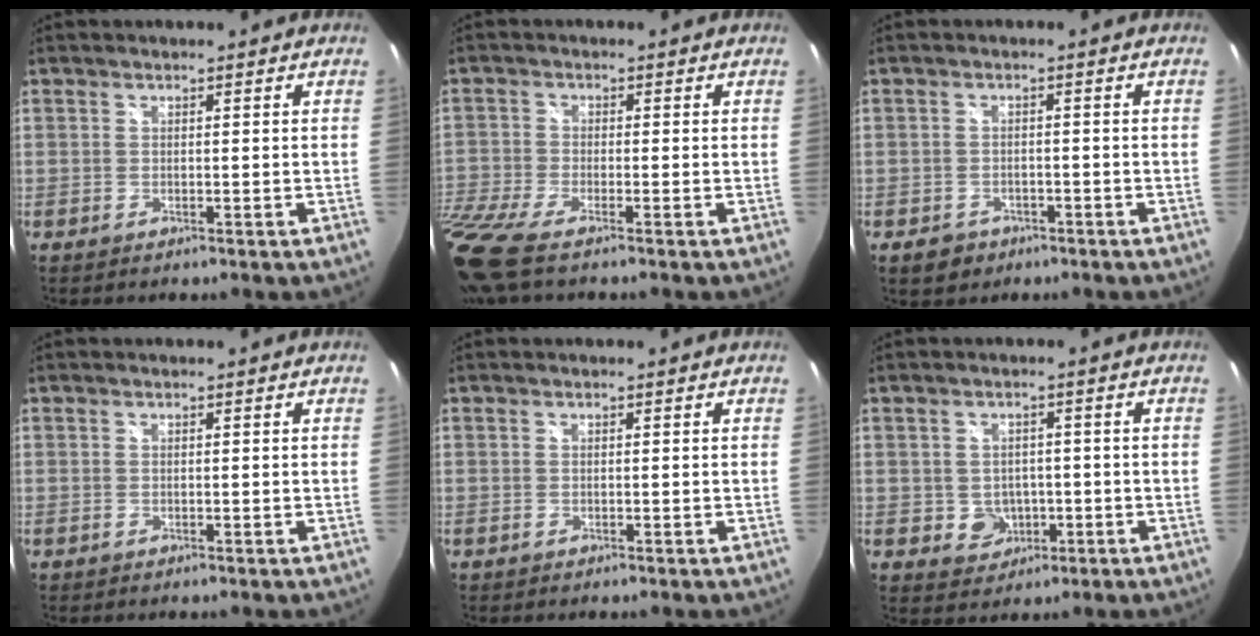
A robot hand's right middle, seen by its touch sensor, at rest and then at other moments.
{"total": 11.9, "force": [-8.8, 2.5, 7.6], "torque": [-0.188, -0.047, -0.173]}
{"total": 4.5, "force": [-3.0, 3.0, 1.4], "torque": [-0.041, 0.004, -0.042]}
{"total": 0.0}
{"total": 0.0}
{"total": 4.9, "force": [-1.0, 4.6, 1.3], "torque": [-0.034, 0.007, 0.001]}